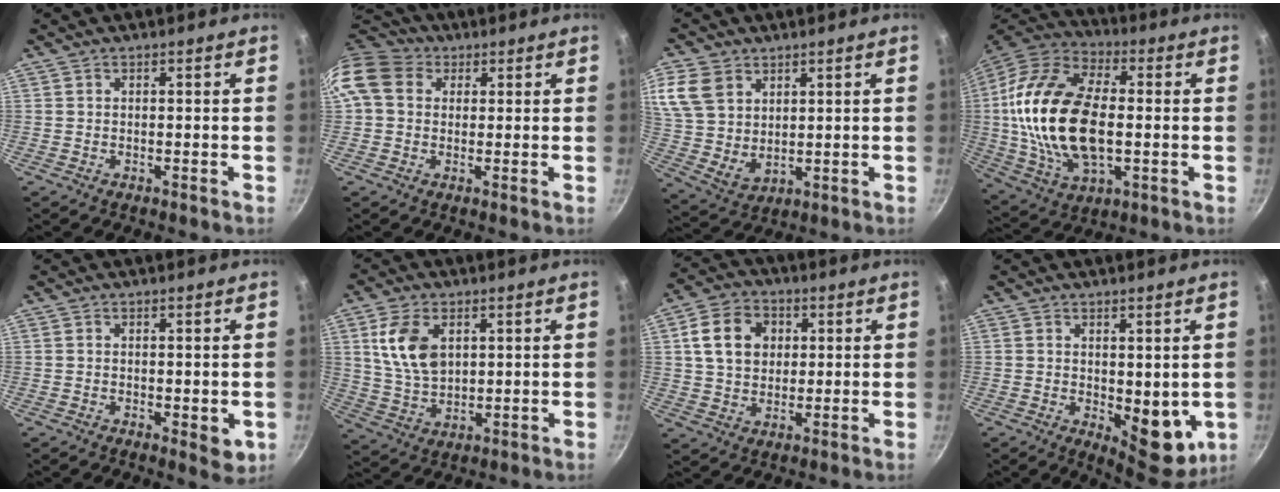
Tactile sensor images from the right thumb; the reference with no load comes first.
{"total": 12.2, "force": [3.3, 9.9, 6.3], "torque": [-0.121, 0.021, 0.045]}
{"total": 13.0, "force": [5.7, 9.3, 7.0], "torque": [-0.134, -0.021, 0.125]}
{"total": 24.9, "force": [-0.1, 14.1, 20.5], "torque": [-0.394, 0.017, -0.005]}
{"total": 3.8, "force": [-0.6, 1.7, 3.3], "torque": [-0.042, -0.014, -0.006]}
{"total": 10.5, "force": [3.3, 6.7, 7.5], "torque": [-0.130, -0.019, 0.068]}
{"total": 11.1, "force": [2.8, 8.7, 6.4], "torque": [-0.096, 0.008, 0.040]}
{"total": 9.9, "force": [-0.4, 5.2, 8.5], "torque": [-0.079, -0.016, 0.009]}